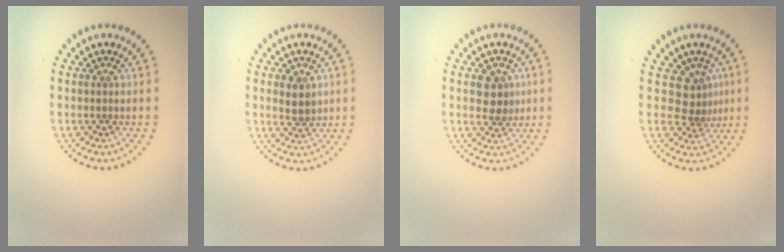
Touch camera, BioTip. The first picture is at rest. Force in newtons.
{"total": 2.3, "press": 2.1, "slide": 0.8}
{"total": 2.7, "press": 2.5, "slide": 0.9}
{"total": 2.6, "press": 1.8, "slide": 1.9}